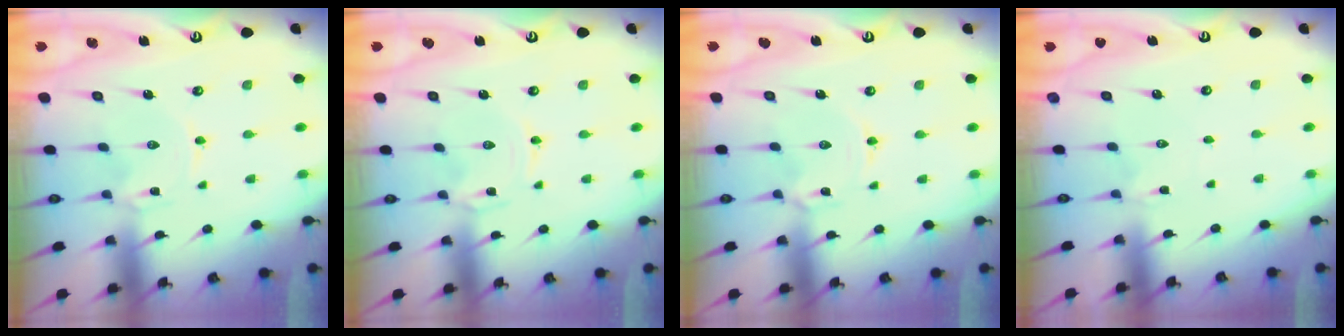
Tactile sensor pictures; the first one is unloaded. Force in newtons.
{"total": 0.0}
{"total": 1.7, "press": 1.7, "slide": 0.3}
{"total": 2.3, "press": 2.2, "slide": 0.4}